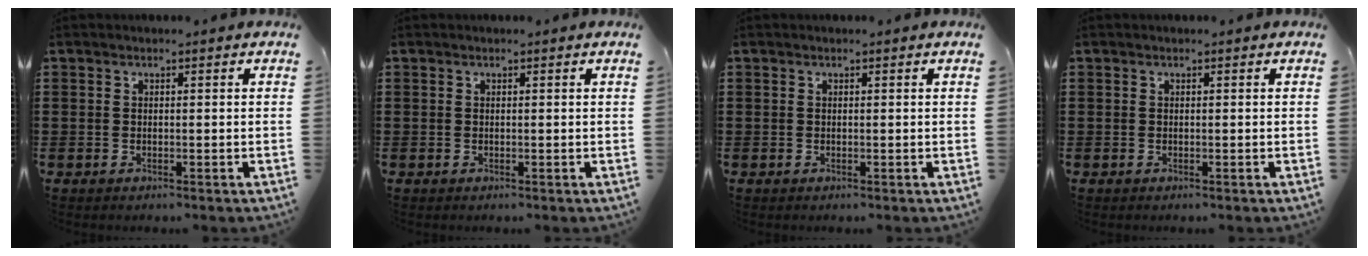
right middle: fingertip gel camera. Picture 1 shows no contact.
{"total": 0.0}
{"total": 0.0}
{"total": 0.0}